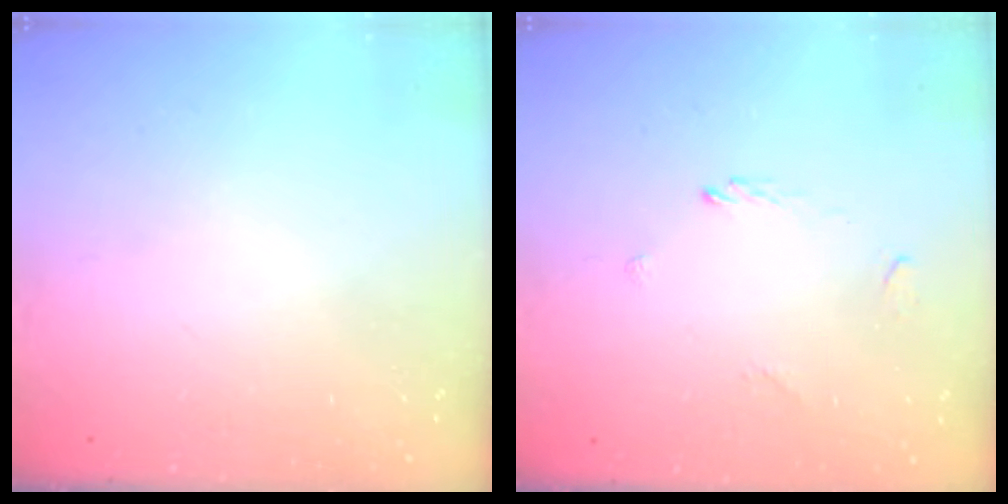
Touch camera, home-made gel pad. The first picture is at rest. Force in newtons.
{"total": 1.6, "press": 1.5, "slide": 0.5}